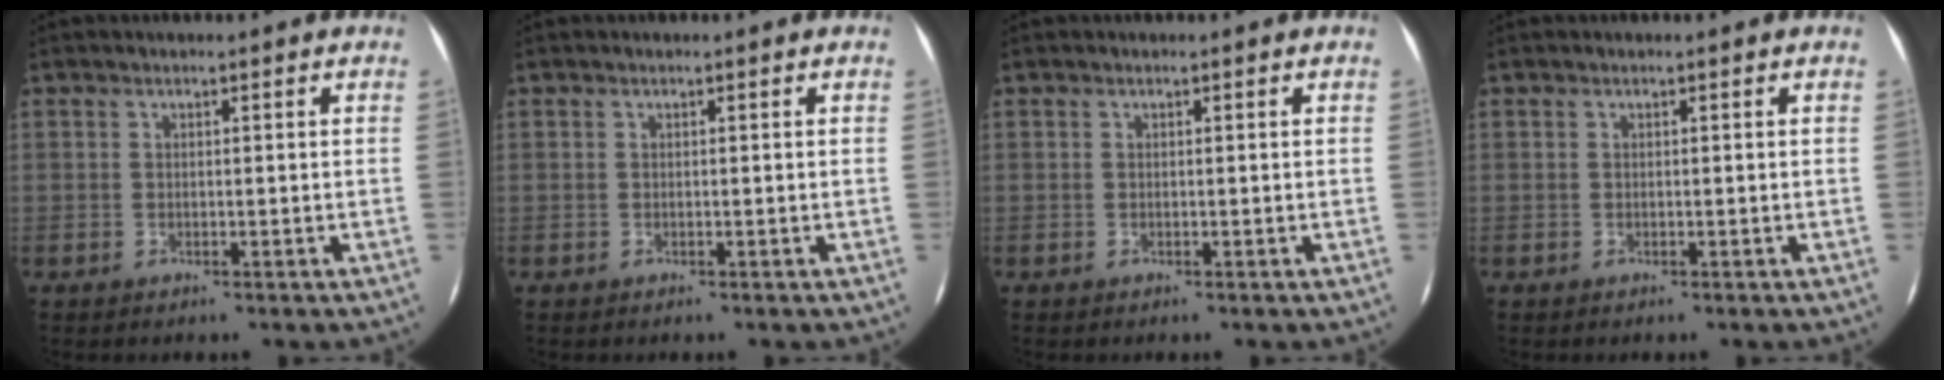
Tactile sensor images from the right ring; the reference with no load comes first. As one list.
[{"total": 0.0}, {"total": 0.0}, {"total": 0.0}]